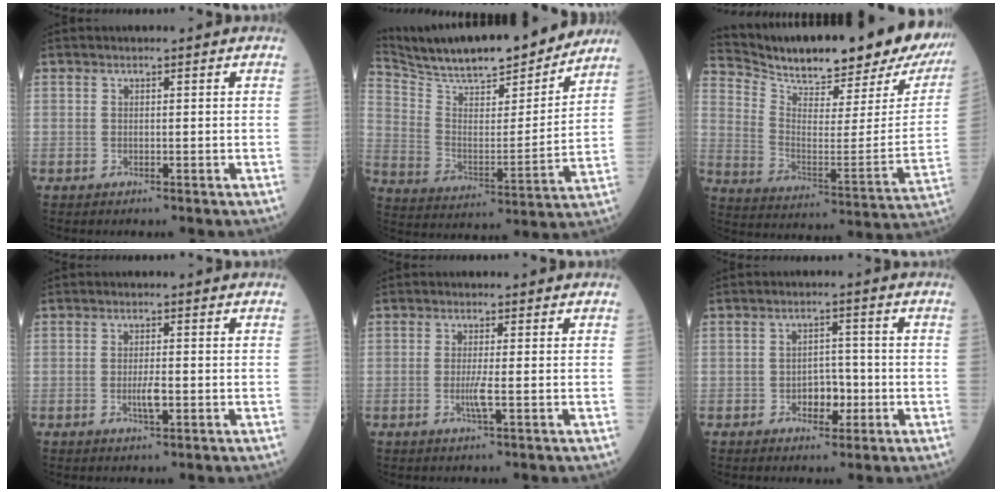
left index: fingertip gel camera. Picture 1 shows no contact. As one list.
[{"total": 22.5, "force": [20.2, 3.2, 9.5], "torque": [-0.169, -0.007, 0.311]}, {"total": 27.5, "force": [24.2, 5.0, 12.1], "torque": [-0.211, -0.071, 0.330]}, {"total": 2.2, "force": [-0.5, 0.3, 2.1], "torque": [-0.044, -0.003, -0.006]}, {"total": 2.1, "force": [-0.4, -0.4, 2.0], "torque": [-0.044, -0.004, -0.009]}, {"total": 3.7, "force": [-1.2, 2.2, 2.6], "torque": [-0.035, 0.005, -0.018]}]